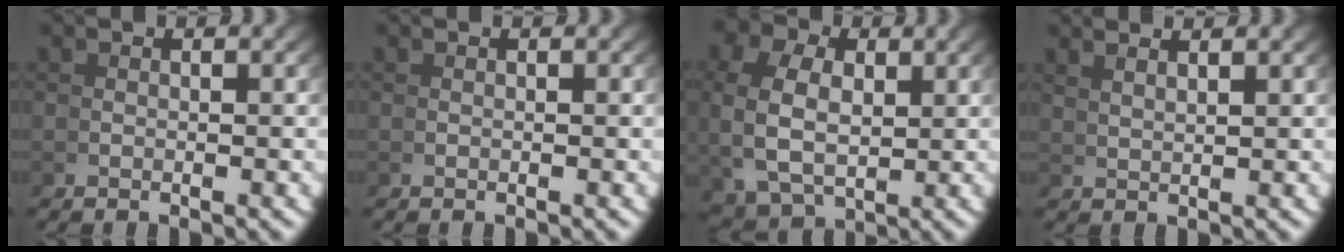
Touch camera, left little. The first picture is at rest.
{"total": 0.0}
{"total": 6.7, "force": [1.0, 5.0, 4.3], "torque": [-0.097, -0.018, 0.030]}
{"total": 2.8, "force": [2.6, -0.7, 0.8], "torque": [-0.001, 0.007, 0.052]}